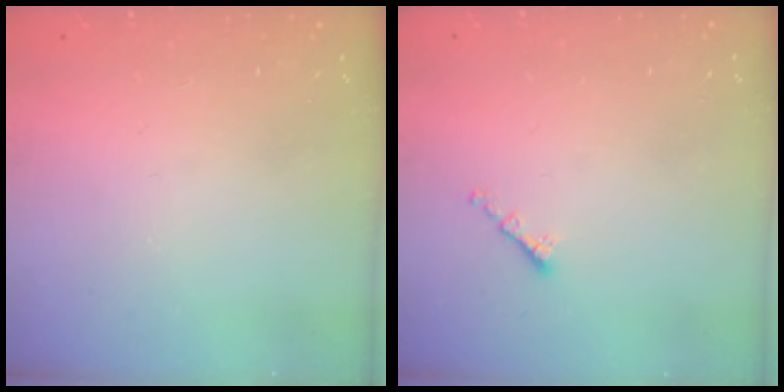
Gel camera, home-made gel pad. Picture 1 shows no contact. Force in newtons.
{"total": 1.4, "press": 1.3, "slide": 0.5}